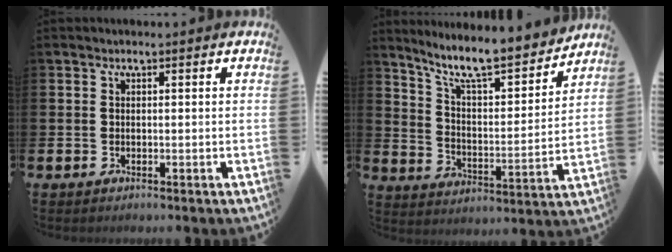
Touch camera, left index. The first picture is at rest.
{"total": 9.7, "force": [8.6, 1.5, 4.1], "torque": [-0.104, -0.064, 0.145]}